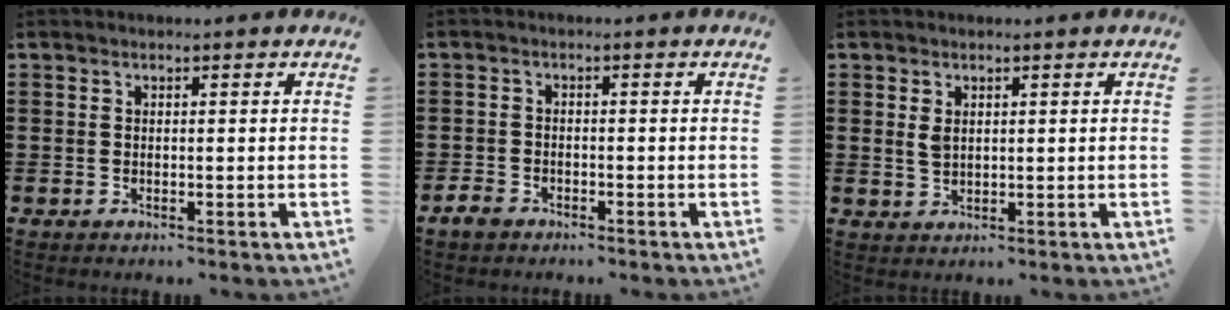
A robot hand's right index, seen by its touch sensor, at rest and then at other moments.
{"total": 1.9, "force": [-1.6, 0.9, 0.6], "torque": [-0.022, 0.002, -0.035]}
{"total": 2.3, "force": [0.9, 1.4, 1.5], "torque": [-0.035, 0.004, 0.016]}